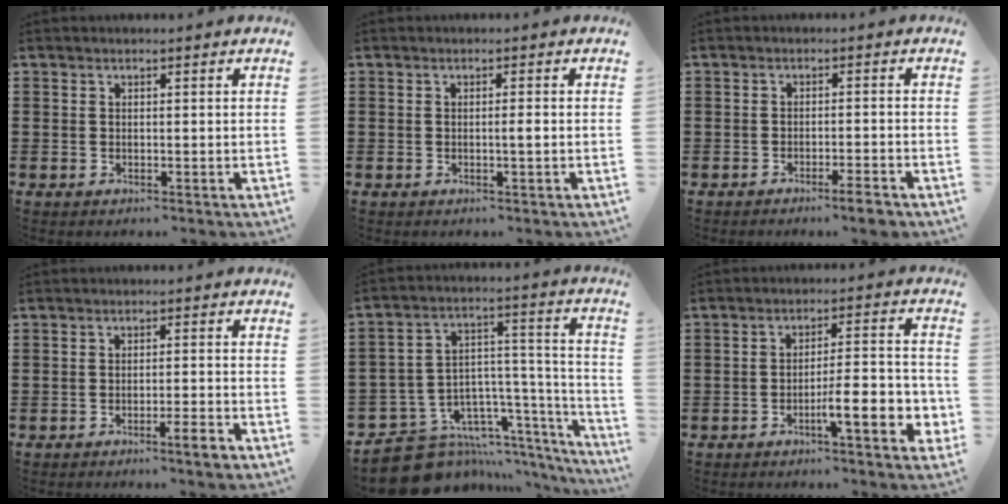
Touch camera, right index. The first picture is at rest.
{"total": 1.2, "force": [-0.3, 0.0, 1.2], "torque": [-0.024, -0.003, -0.006]}
{"total": 3.4, "force": [-2.7, 0.0, 2.1], "torque": [-0.034, -0.007, -0.046]}
{"total": 3.4, "force": [-2.4, 0.0, 2.4], "torque": [-0.039, -0.005, -0.041]}
{"total": 9.7, "force": [-7.4, 5.9, 2.2], "torque": [-0.054, -0.004, -0.125]}
{"total": 8.3, "force": [-3.5, 1.5, 7.4], "torque": [-0.109, -0.005, -0.059]}